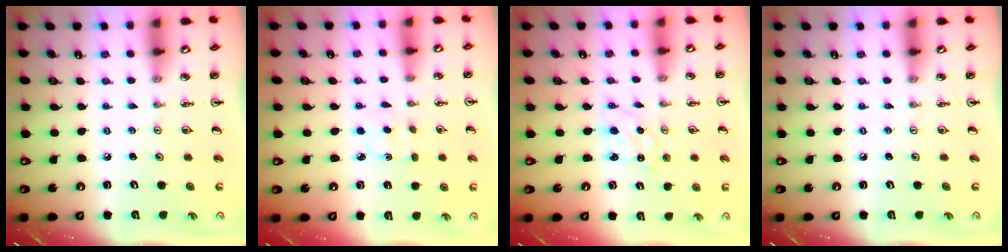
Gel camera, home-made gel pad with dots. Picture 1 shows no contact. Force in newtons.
{"total": 1.6, "press": 1.5, "slide": 0.5}
{"total": 0.6, "press": 0.4, "slide": 0.4}
{"total": 0.0}